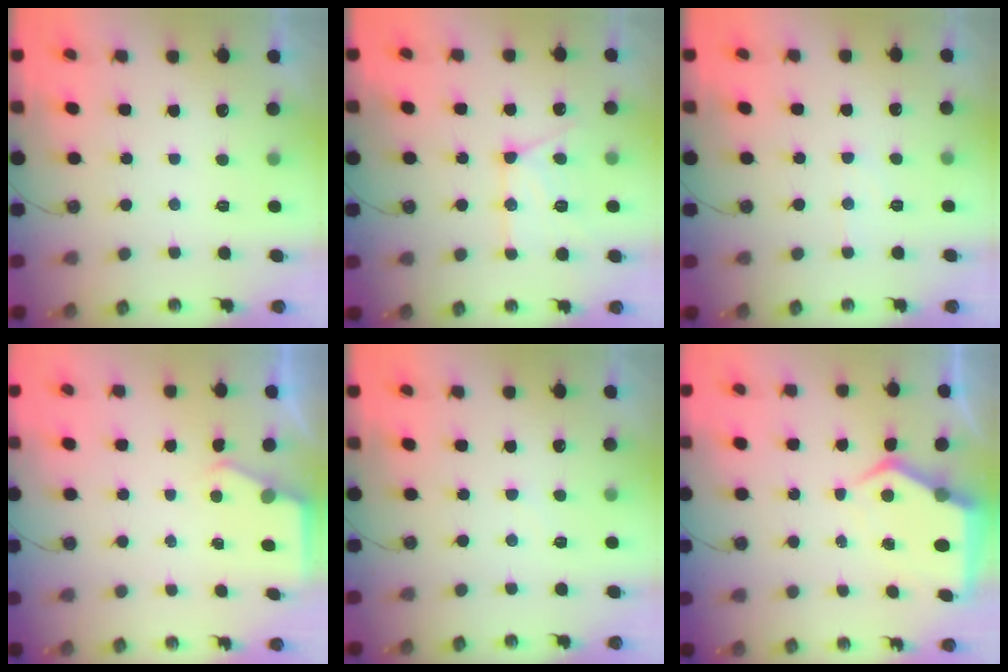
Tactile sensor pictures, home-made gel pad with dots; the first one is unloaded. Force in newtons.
{"total": 14.0, "press": 14.0, "slide": 1.2}
{"total": 5.5, "press": 5.5, "slide": 0.2}
{"total": 2.8, "press": 2.8, "slide": 0.4}
{"total": 3.1, "press": 3.1, "slide": 0.4}
{"total": 7.1, "press": 7.1, "slide": 0.6}